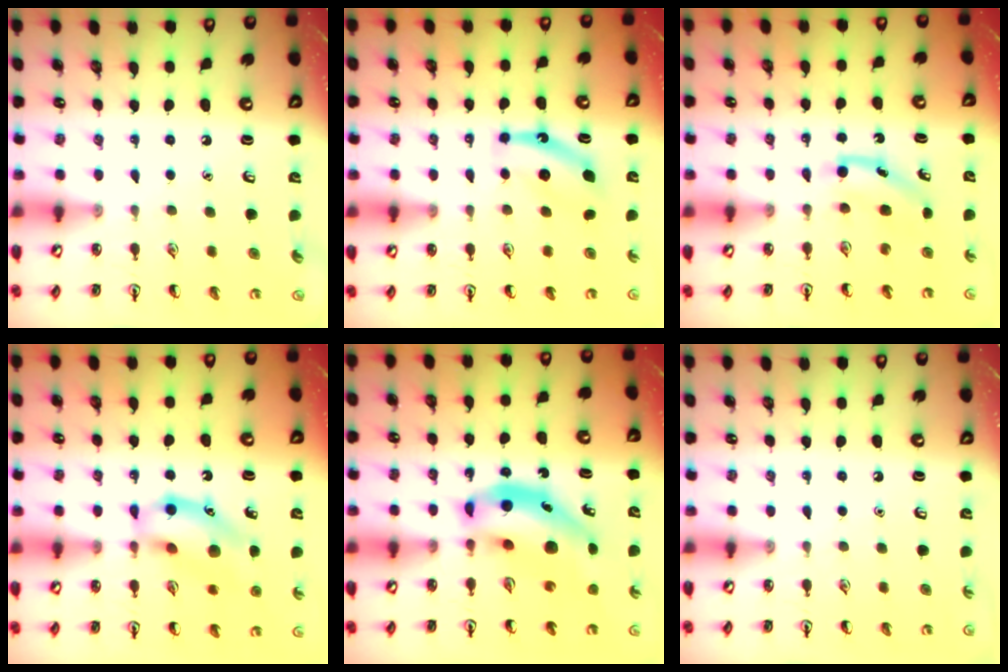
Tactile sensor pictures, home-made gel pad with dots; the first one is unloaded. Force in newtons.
{"total": 6.8, "press": 6.7, "slide": 1.1}
{"total": 4.2, "press": 3.9, "slide": 1.3}
{"total": 14.2, "press": 14.1, "slide": 1.7}
{"total": 12.8, "press": 12.2, "slide": 3.9}
{"total": 0.0}